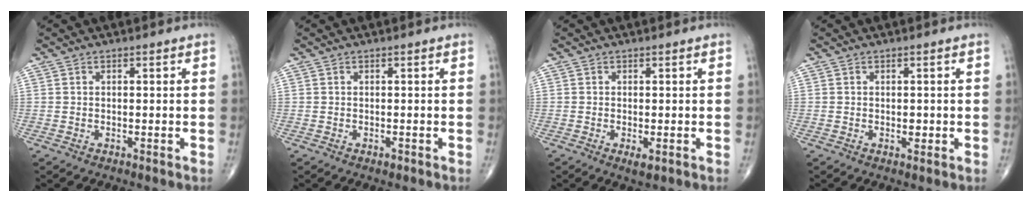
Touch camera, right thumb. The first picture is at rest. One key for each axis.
{"total": 0.5, "fx": -0.3, "fy": 0.3, "fz": 0.3, "tx": -0.001, "ty": 0.000, "tz": -0.006}
{"total": 1.8, "fx": -0.6, "fy": 0.6, "fz": 1.6, "tx": -0.025, "ty": -0.004, "tz": -0.009}
{"total": 1.2, "fx": -0.2, "fy": 0.7, "fz": 0.9, "tx": -0.005, "ty": 0.000, "tz": -0.003}